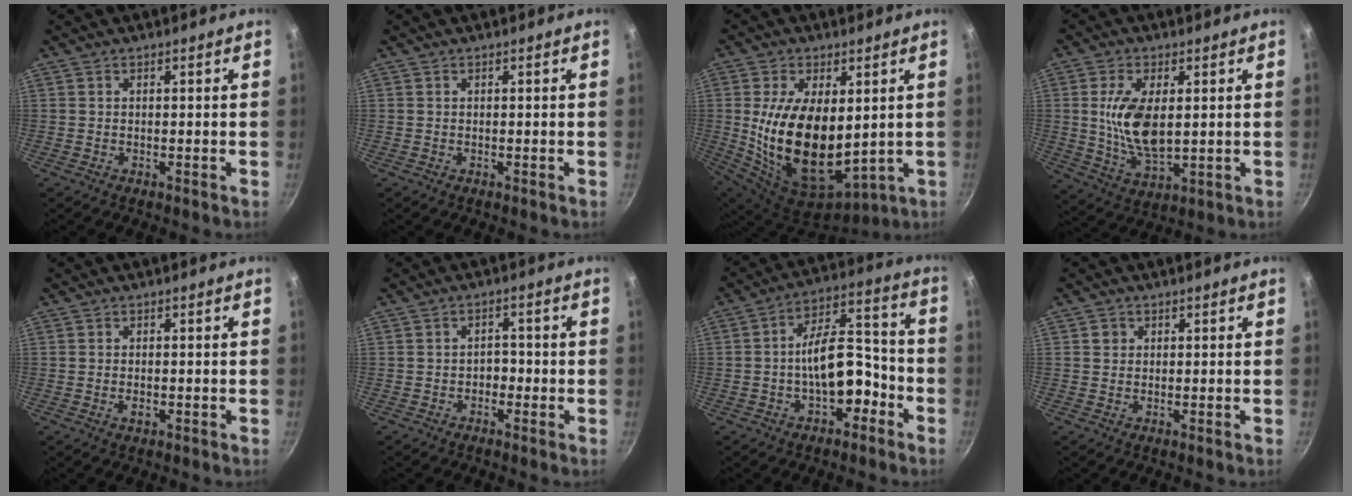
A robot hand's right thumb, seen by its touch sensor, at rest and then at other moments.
{"total": 0.0}
{"total": 19.9, "force": [1.5, 11.4, 16.3], "torque": [-0.289, -0.029, 0.050]}
{"total": 11.4, "force": [1.5, 5.7, 9.7], "torque": [-0.182, -0.013, 0.035]}
{"total": 1.6, "force": [-0.5, 0.9, 1.2], "torque": [-0.021, 0.000, -0.010]}
{"total": 2.4, "force": [-1.1, 1.8, 1.2], "torque": [0.001, 0.018, -0.018]}
{"total": 12.5, "force": [-4.2, 7.0, 9.5], "torque": [-0.108, 0.071, -0.060]}
{"total": 1.4, "force": [0.3, 1.3, 0.3], "torque": [-0.001, 0.002, 0.003]}